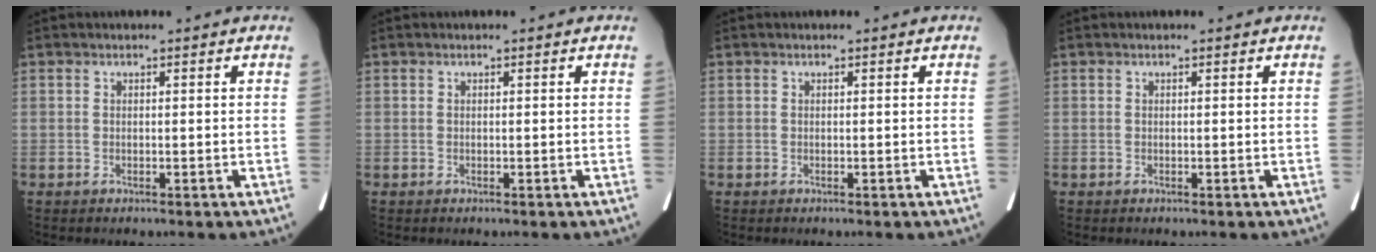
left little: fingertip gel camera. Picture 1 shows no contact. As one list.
[{"total": 0.0}, {"total": 0.0}, {"total": 0.0}]